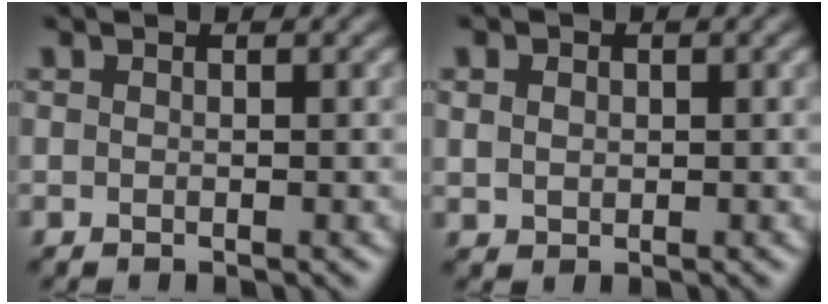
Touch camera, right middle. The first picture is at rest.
{"total": 1.5, "force": [0.4, 1.3, 0.7], "torque": [-0.011, 0.001, 0.008]}